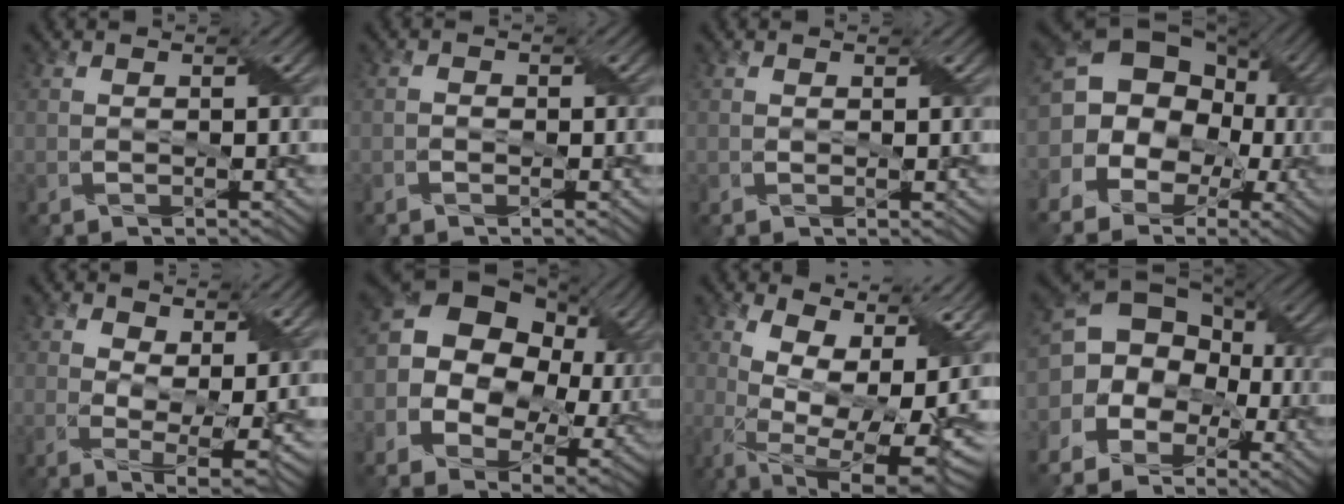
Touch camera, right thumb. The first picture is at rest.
{"total": 0.7, "force": [-0.4, 0.5, 0.3], "torque": [-0.005, 0.001, -0.007]}
{"total": 0.7, "force": [0.4, 0.4, 0.5], "torque": [-0.010, 0.001, 0.007]}
{"total": 17.0, "force": [-0.5, 14.4, 9.0], "torque": [-0.220, 0.012, -0.026]}
{"total": 5.4, "force": [2.2, 2.5, 4.3], "torque": [-0.092, -0.008, 0.039]}
{"total": 16.6, "force": [1.7, 12.4, 11.0], "torque": [-0.228, -0.006, 0.039]}
{"total": 15.7, "force": [2.2, 7.5, 13.6], "torque": [-0.221, -0.002, 0.057]}
{"total": 12.8, "force": [-2.4, 10.2, 7.4], "torque": [-0.155, 0.000, -0.058]}